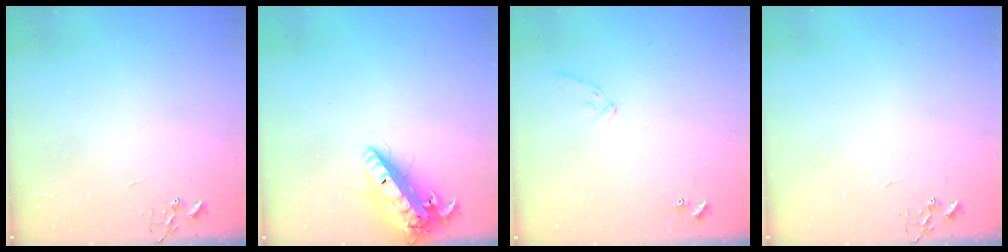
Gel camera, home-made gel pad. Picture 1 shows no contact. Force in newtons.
{"total": 17.1, "press": 16.8, "slide": 3.3}
{"total": 6.7, "press": 6.7, "slide": 0.7}
{"total": 0.0}